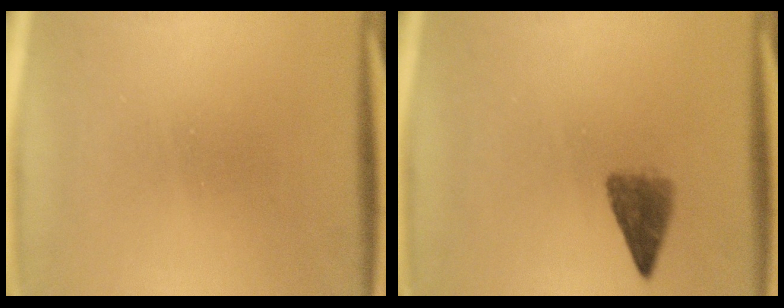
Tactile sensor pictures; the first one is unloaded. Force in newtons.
{"total": 2.7}